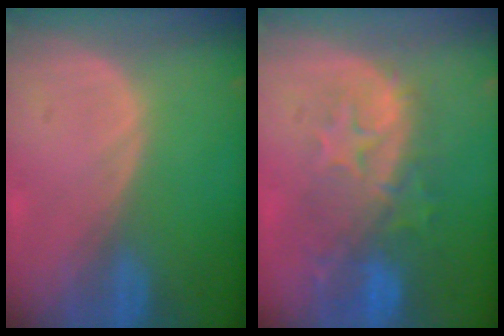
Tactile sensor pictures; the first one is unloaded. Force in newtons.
{"total": 10.2, "press": 8.9, "slide": 5.0}